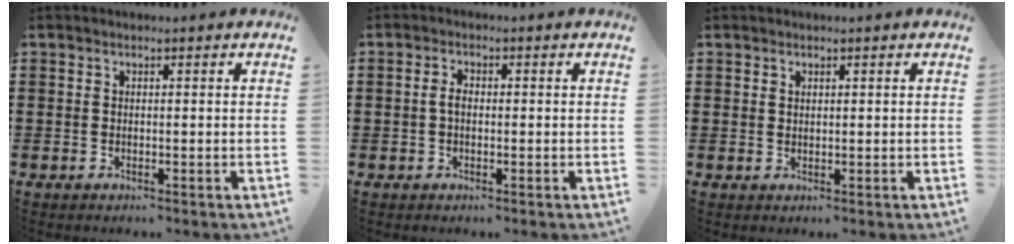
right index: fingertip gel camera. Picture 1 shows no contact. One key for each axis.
{"total": 2.0, "fx": -0.2, "fy": 1.1, "fz": 1.7, "tx": -0.041, "ty": 0.001, "tz": -0.006}
{"total": 1.5, "fx": 0.9, "fy": 1.2, "fz": 0.2, "tx": -0.008, "ty": 0.004, "tz": 0.019}